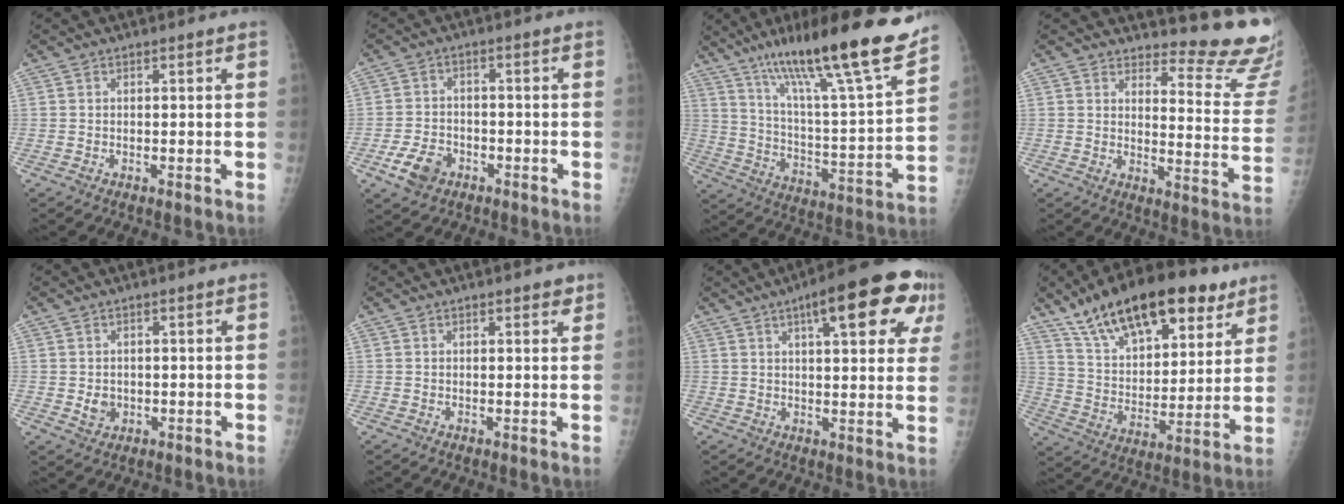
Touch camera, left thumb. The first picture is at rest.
{"total": 6.2, "force": [-3.1, 4.3, 3.1], "torque": [-0.053, 0.016, -0.053]}
{"total": 24.5, "force": [17.9, 2.3, 16.6], "torque": [-0.247, -0.073, 0.292]}
{"total": 15.2, "force": [14.5, 2.5, 3.8], "torque": [-0.014, -0.172, 0.155]}
{"total": 2.7, "force": [-0.2, 2.3, 1.4], "torque": [-0.014, -0.001, 0.006]}
{"total": 1.8, "force": [1.3, 0.7, 1.0], "torque": [-0.001, -0.005, 0.013]}
{"total": 17.7, "force": [8.1, 5.2, 14.8], "torque": [-0.175, -0.001, 0.101]}
{"total": 24.8, "force": [15.9, 10.9, 15.6], "torque": [-0.224, -0.035, 0.265]}